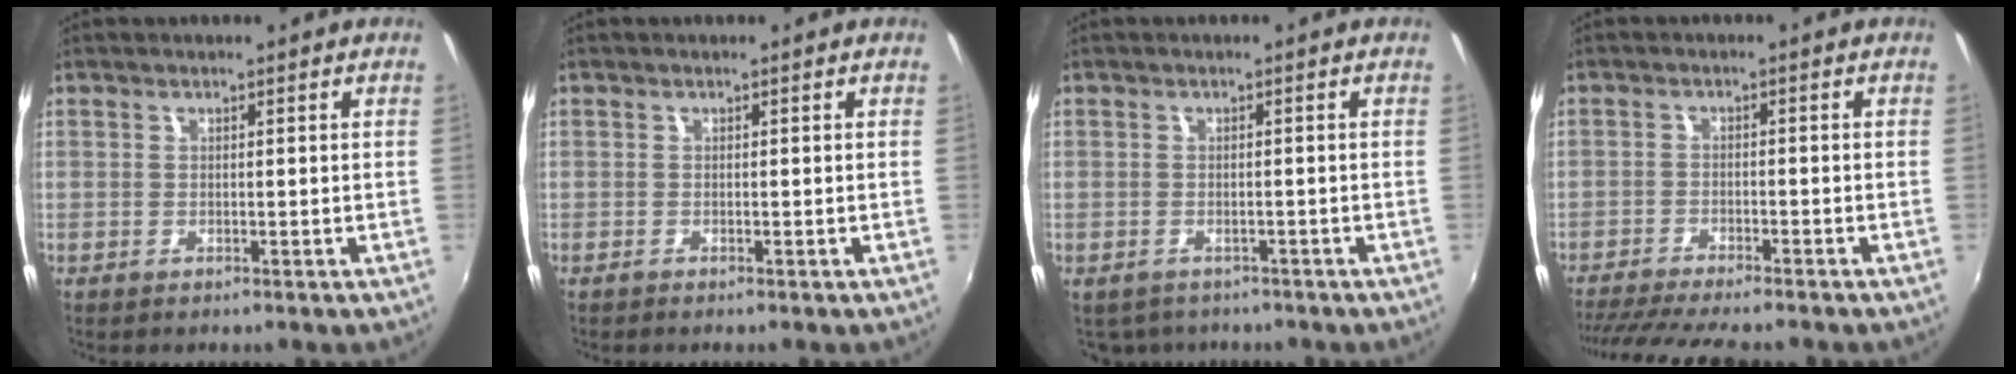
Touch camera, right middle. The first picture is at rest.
{"total": 0.0}
{"total": 4.1, "force": [-3.1, 2.4, 1.4], "torque": [-0.034, -0.016, -0.037]}
{"total": 12.7, "force": [-11.0, 2.8, 5.6], "torque": [-0.125, -0.024, -0.168]}